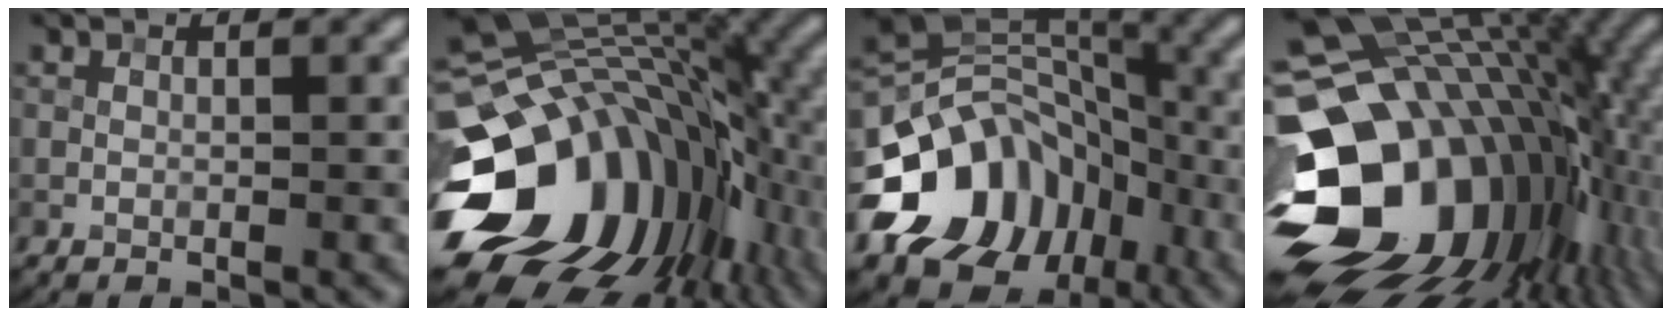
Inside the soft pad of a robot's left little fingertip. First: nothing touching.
{"total": 17.4, "force": [-3.8, 12.4, 11.6], "torque": [-0.214, -0.012, -0.063]}
{"total": 13.8, "force": [-5.8, 10.3, 7.2], "torque": [-0.140, 0.003, -0.112]}
{"total": 20.4, "force": [-1.7, 14.6, 14.0], "torque": [-0.263, -0.022, -0.017]}